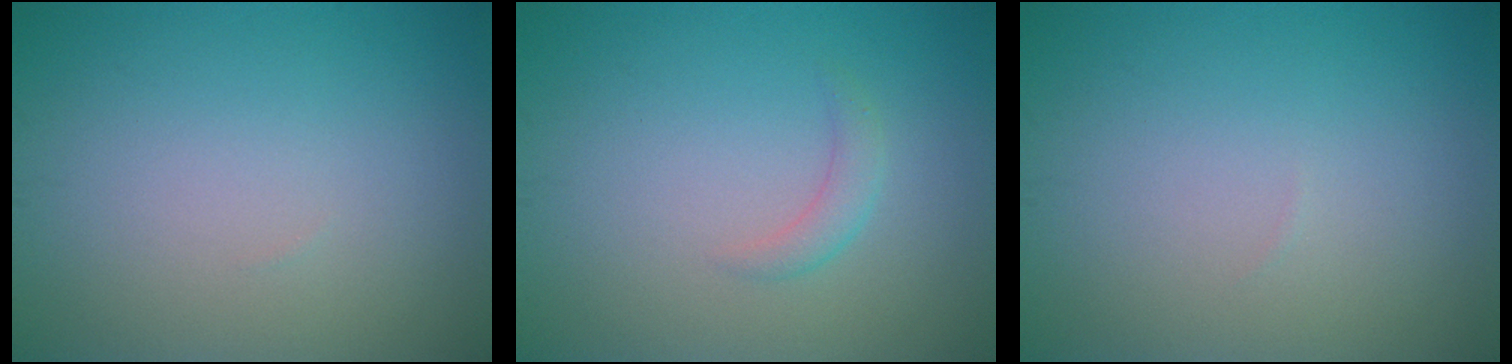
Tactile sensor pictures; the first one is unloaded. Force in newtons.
{"total": 1.4, "press": 1.4, "slide": 0.0}
{"total": 0.0}